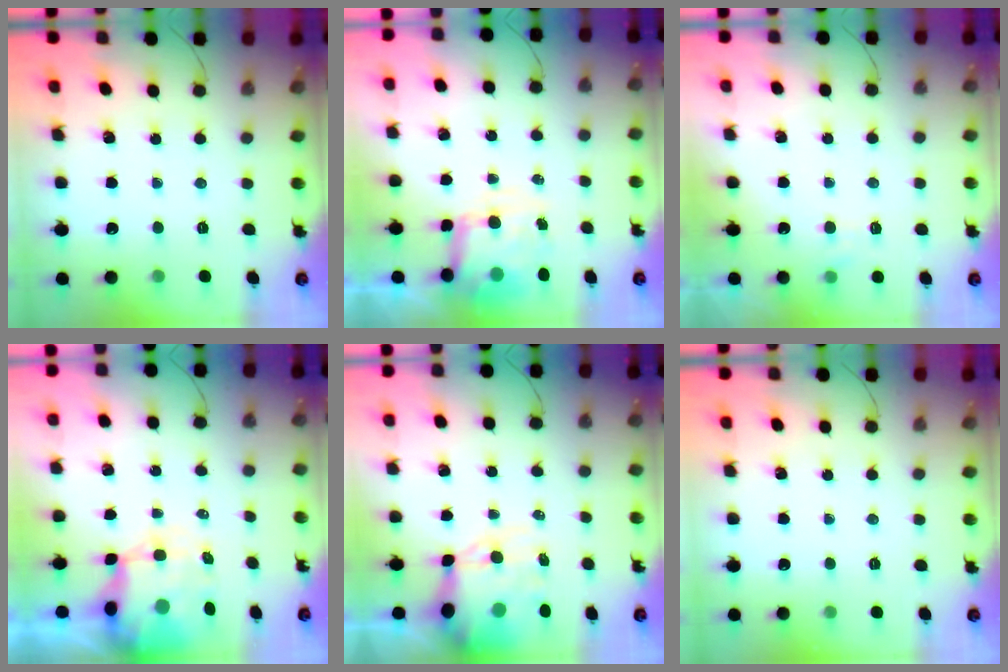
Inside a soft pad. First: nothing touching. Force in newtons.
{"total": 8.6, "press": 8.5, "slide": 1.2}
{"total": 4.3, "press": 4.1, "slide": 1.4}
{"total": 8.9, "press": 8.3, "slide": 3.0}
{"total": 13.0, "press": 12.6, "slide": 3.4}
{"total": 0.0}